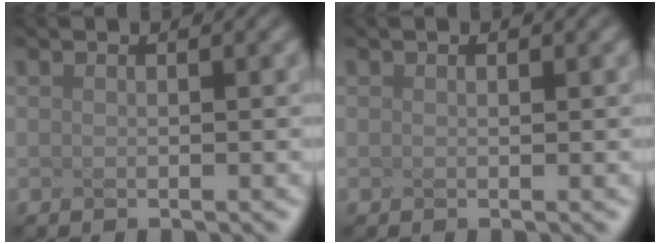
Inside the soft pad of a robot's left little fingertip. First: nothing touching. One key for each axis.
{"total": 0.0}